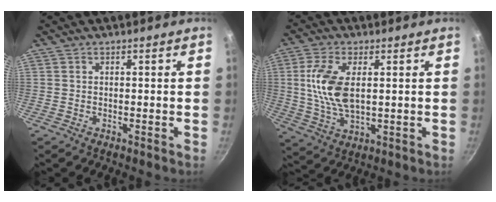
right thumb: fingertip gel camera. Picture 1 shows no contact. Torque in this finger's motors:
{"motor_torque": [0.14, 0.14, 0.87, 0.55, 0.13]}